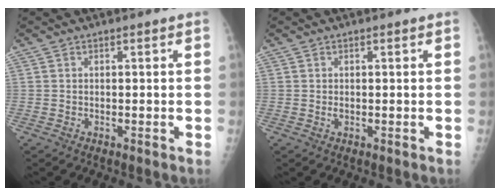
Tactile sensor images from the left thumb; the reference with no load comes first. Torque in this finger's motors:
{"motor_torque": [0.08, -0.22, 0.45, -0.09, 0.00]}